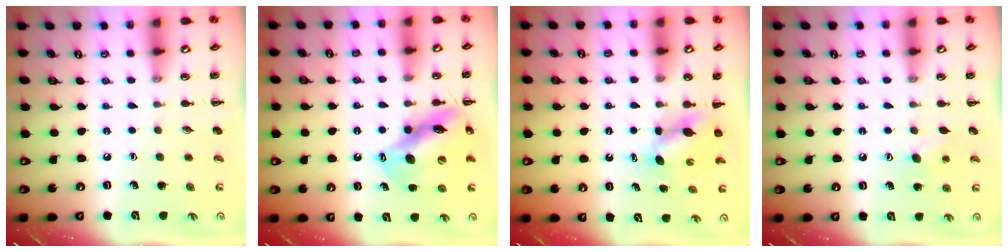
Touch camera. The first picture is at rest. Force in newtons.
{"total": 13.1, "press": 12.5, "slide": 3.7}
{"total": 4.2, "press": 4.2, "slide": 0.5}
{"total": 5.6, "press": 5.4, "slide": 1.4}